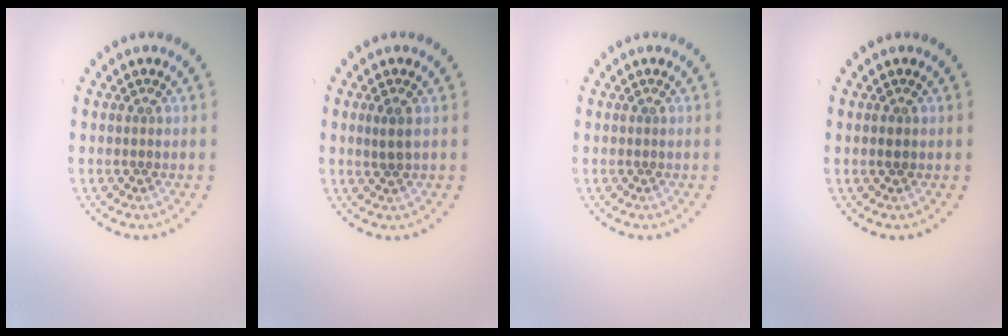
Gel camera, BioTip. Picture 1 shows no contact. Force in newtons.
{"total": 0.9, "press": 0.6, "slide": 0.6}
{"total": 0.0}
{"total": 0.8, "press": 0.7, "slide": 0.2}